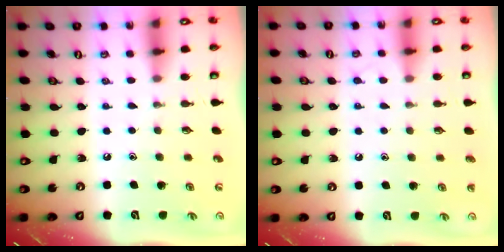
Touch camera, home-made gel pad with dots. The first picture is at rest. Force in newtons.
{"total": 6.1, "press": 6.1, "slide": 0.6}